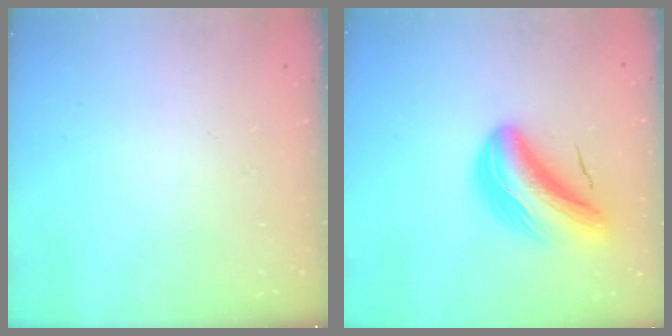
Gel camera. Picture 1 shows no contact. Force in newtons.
{"total": 11.7, "press": 11.2, "slide": 3.1}